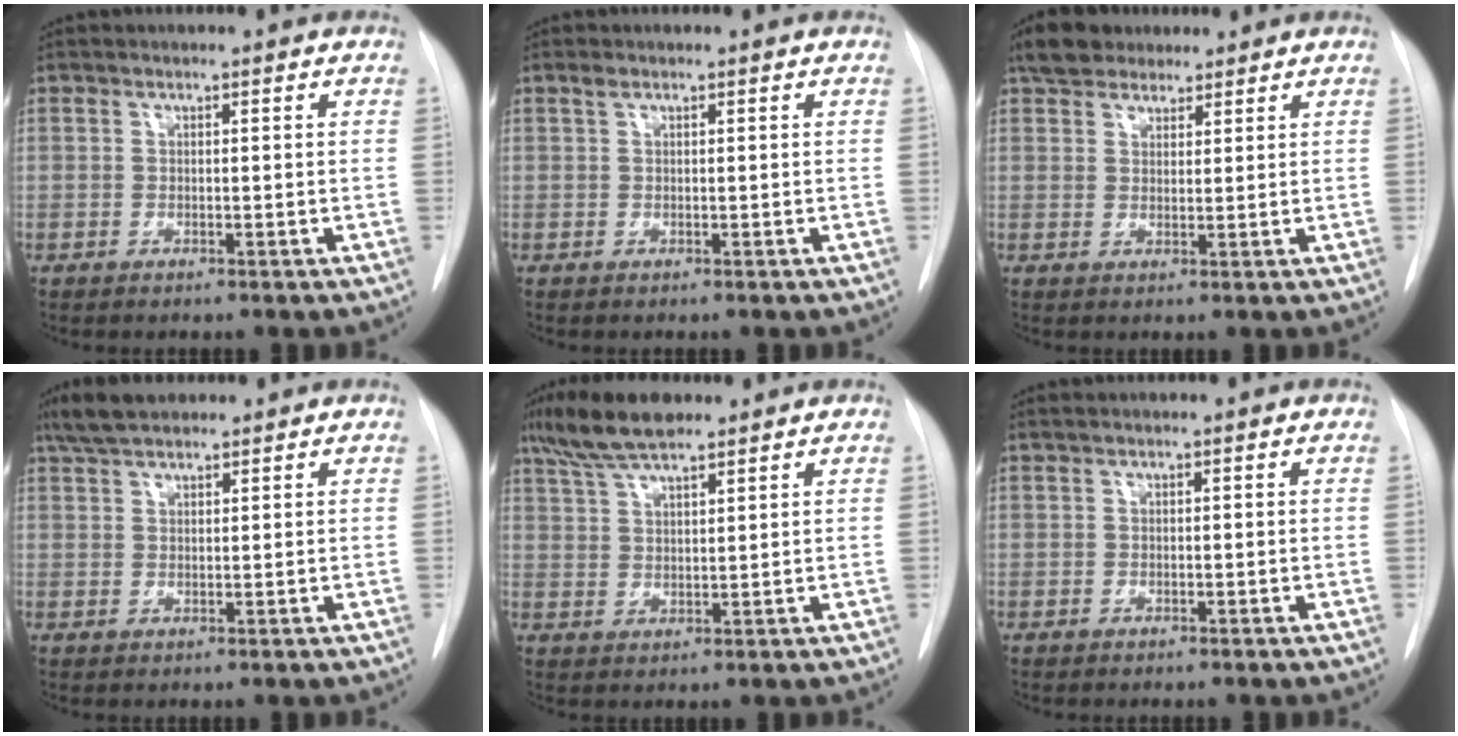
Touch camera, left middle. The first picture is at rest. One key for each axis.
{"total": 0.7, "fx": 0.5, "fy": 0.3, "fz": 0.4, "tx": -0.011, "ty": 0.011, "tz": 0.010}
{"total": 6.0, "fx": 4.7, "fy": 3.1, "fz": 1.9, "tx": -0.035, "ty": 0.022, "tz": 0.086}
{"total": 5.4, "fx": 4.4, "fy": 1.8, "fz": 2.7, "tx": -0.058, "ty": 0.018, "tz": 0.083}
{"total": 8.4, "fx": 6.4, "fy": 1.8, "fz": 5.0, "tx": -0.102, "ty": 0.017, "tz": 0.120}
{"total": 0.0}